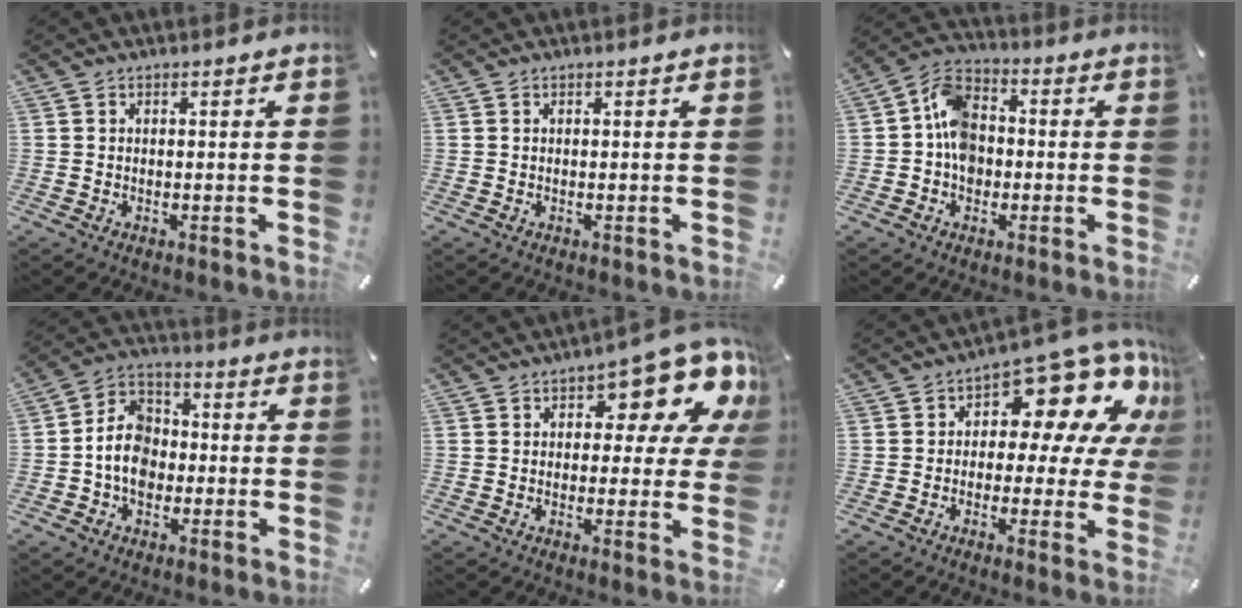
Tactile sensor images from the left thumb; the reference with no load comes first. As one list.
[{"total": 0.0}, {"total": 9.5, "force": [-1.2, 7.6, 5.5], "torque": [-0.114, 0.026, -0.019]}, {"total": 9.4, "force": [-2.3, 7.7, 4.9], "torque": [-0.118, 0.023, -0.044]}, {"total": 12.7, "force": [7.4, 5.5, 8.8], "torque": [-0.098, -0.064, 0.118]}, {"total": 14.0, "force": [8.0, 7.3, 8.9], "torque": [-0.122, -0.070, 0.135]}]